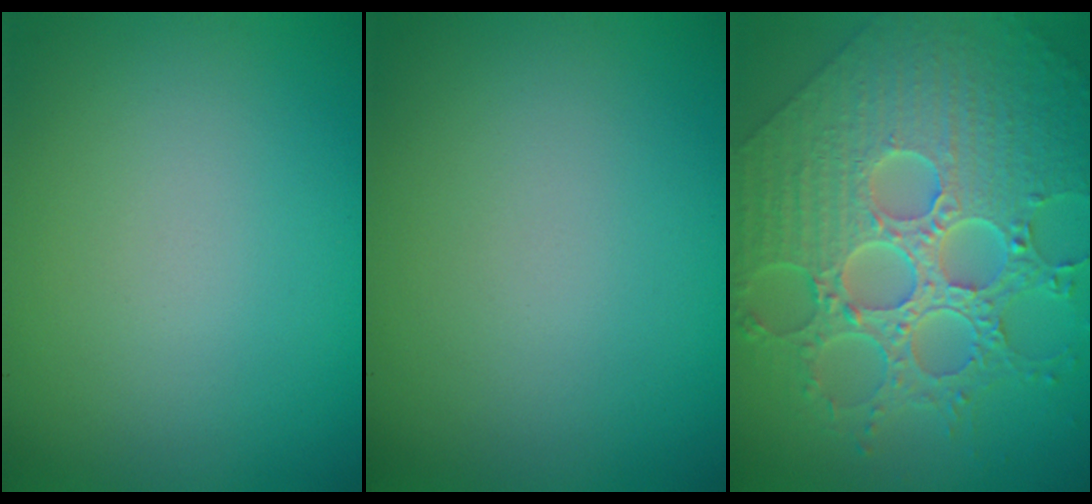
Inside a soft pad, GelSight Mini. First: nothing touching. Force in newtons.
{"total": 0.0}
{"total": 9.4, "press": 6.9, "slide": 6.3}